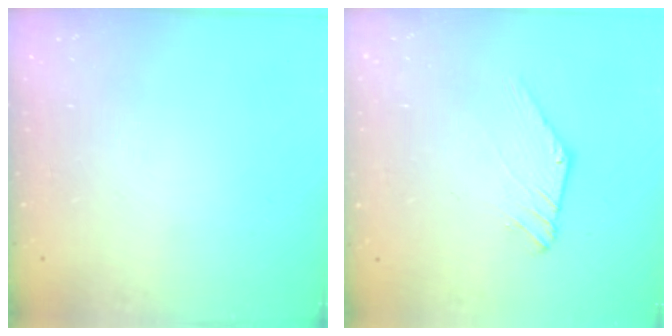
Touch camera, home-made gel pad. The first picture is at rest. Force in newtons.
{"total": 1.4, "press": 1.4, "slide": 0.0}